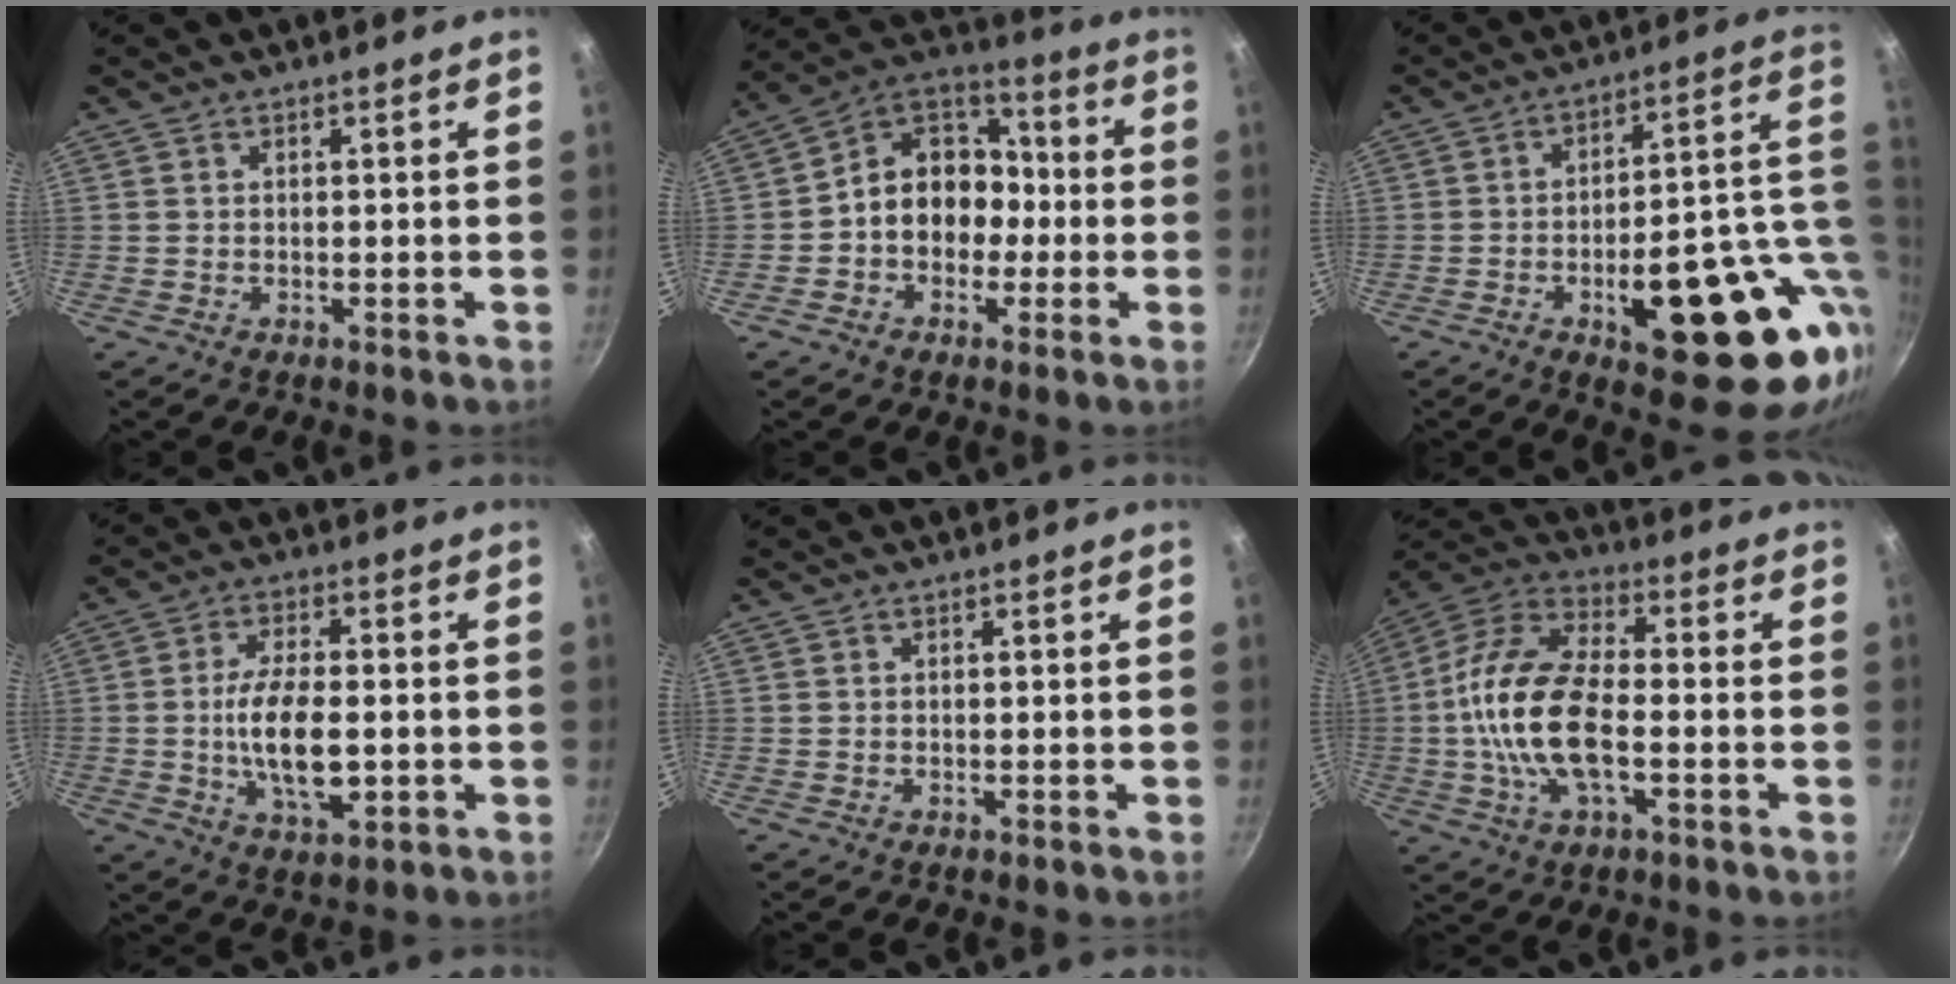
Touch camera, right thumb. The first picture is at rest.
{"total": 13.2, "force": [-1.8, 10.8, 7.4], "torque": [-0.065, 0.050, -0.049]}
{"total": 23.4, "force": [-5.3, 9.7, 20.7], "torque": [-0.227, 0.015, -0.061]}
{"total": 11.7, "force": [-1.3, 5.3, 10.3], "torque": [-0.181, 0.008, -0.023]}
{"total": 0.0}
{"total": 17.5, "force": [-2.3, 8.4, 15.2], "torque": [-0.286, 0.034, -0.062]}